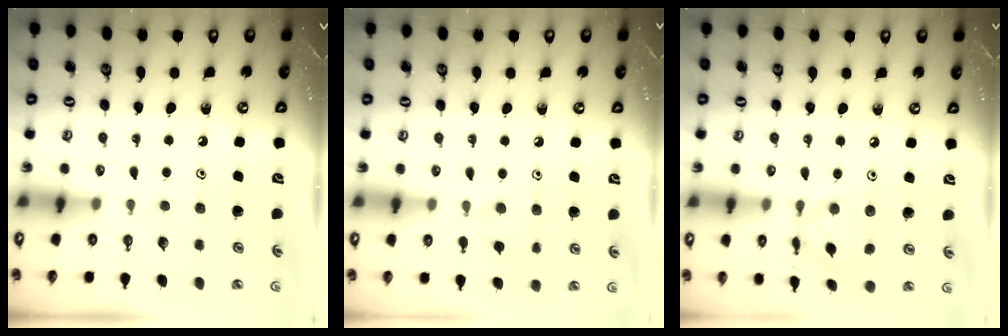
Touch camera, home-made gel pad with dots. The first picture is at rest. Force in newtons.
{"total": 6.1, "press": 6.0, "slide": 0.9}
{"total": 7.6, "press": 7.6, "slide": 0.3}